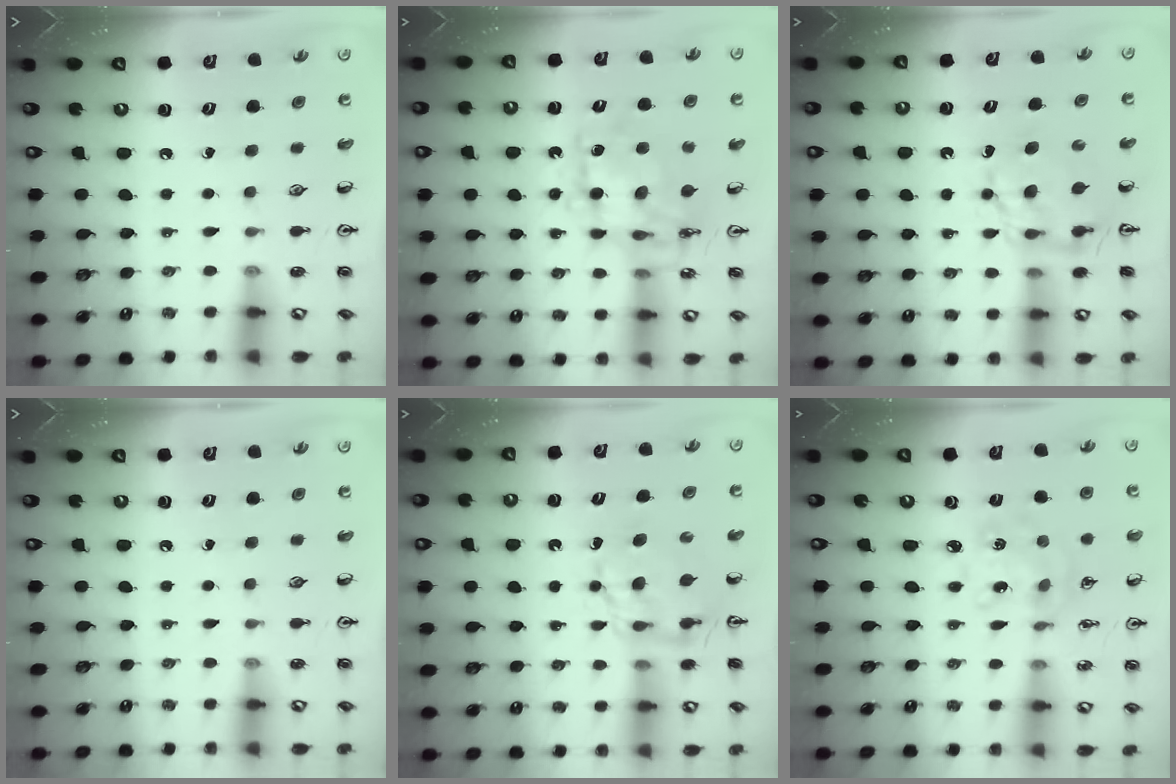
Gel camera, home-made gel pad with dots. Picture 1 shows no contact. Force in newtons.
{"total": 11.5, "press": 11.4, "slide": 1.0}
{"total": 6.4, "press": 6.4, "slide": 0.1}
{"total": 0.0}
{"total": 6.4, "press": 6.4, "slide": 0.1}
{"total": 5.6, "press": 5.6, "slide": 0.3}